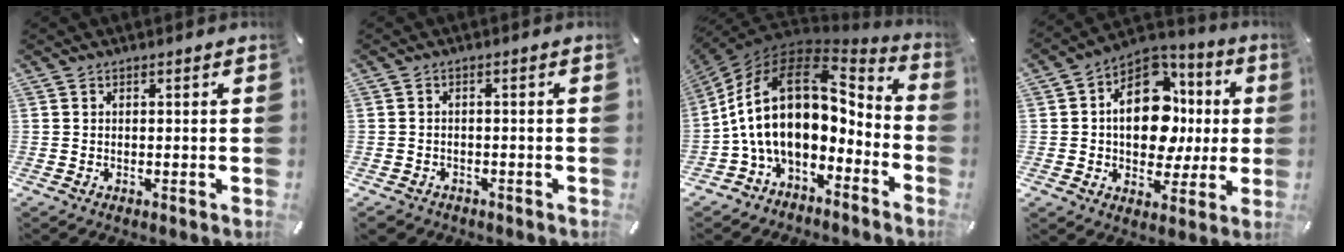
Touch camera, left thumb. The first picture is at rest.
{"total": 2.1, "force": [-1.5, 1.3, 0.5], "torque": [-0.017, 0.007, -0.036]}
{"total": 23.0, "force": [0.0, 14.2, 18.1], "torque": [-0.365, -0.007, 0.000]}
{"total": 17.8, "force": [0.9, 12.6, 12.6], "torque": [-0.198, -0.003, 0.018]}